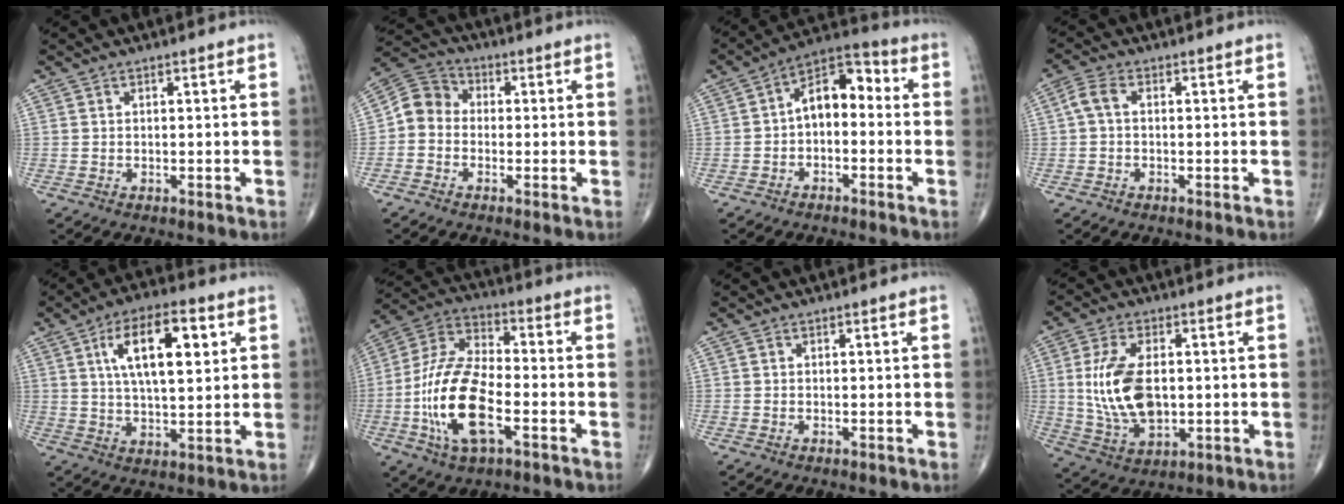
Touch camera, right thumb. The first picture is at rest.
{"total": 6.4, "force": [-1.0, 5.5, 3.1], "torque": [-0.041, 0.025, -0.039]}
{"total": 9.2, "force": [-0.5, 5.6, 7.2], "torque": [-0.090, 0.043, -0.028]}
{"total": 3.2, "force": [0.0, 1.8, 2.7], "torque": [-0.060, 0.009, -0.007]}
{"total": 13.9, "force": [4.5, 5.7, 11.9], "torque": [-0.188, -0.005, 0.076]}
{"total": 17.6, "force": [-4.9, 7.9, 15.0], "torque": [-0.303, 0.025, -0.093]}
{"total": 0.0}
{"total": 13.4, "force": [0.7, 7.5, 11.0], "torque": [-0.214, -0.007, 0.023]}